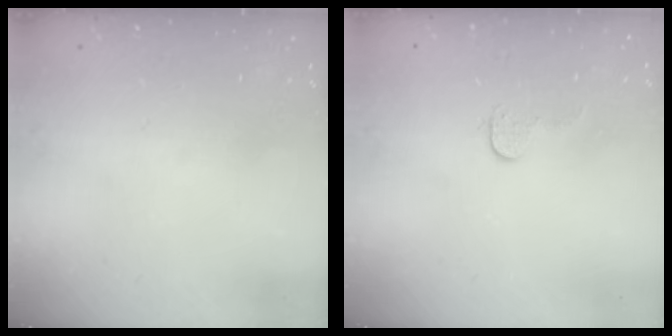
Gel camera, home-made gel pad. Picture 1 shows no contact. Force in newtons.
{"total": 5.7, "press": 5.7, "slide": 0.2}